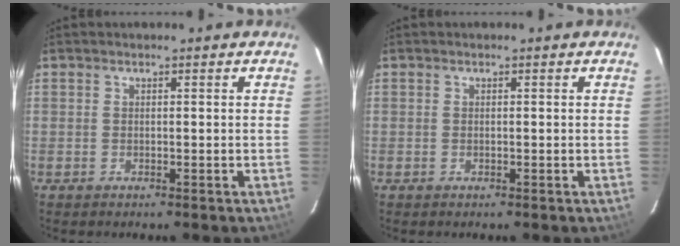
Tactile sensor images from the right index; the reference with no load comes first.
{"total": 0.0}